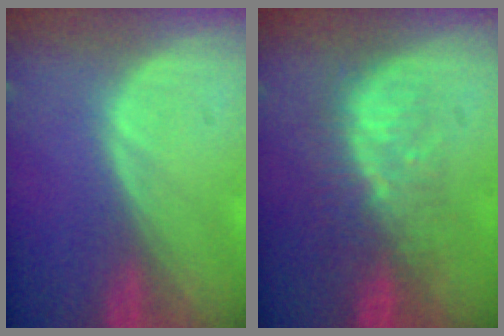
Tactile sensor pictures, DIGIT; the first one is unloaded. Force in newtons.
{"total": 8.3, "press": 7.7, "slide": 3.1}